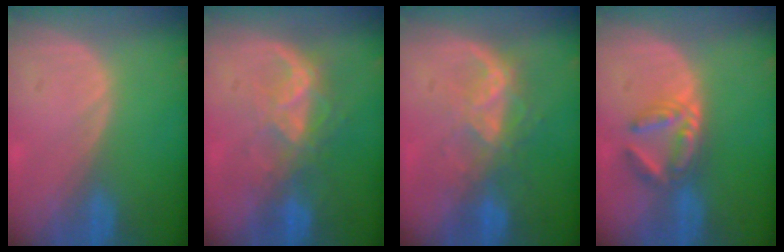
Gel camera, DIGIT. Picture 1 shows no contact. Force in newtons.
{"total": 6.8, "press": 6.2, "slide": 2.8}
{"total": 6.6, "press": 6.1, "slide": 2.7}
{"total": 5.9, "press": 5.2, "slide": 2.8}